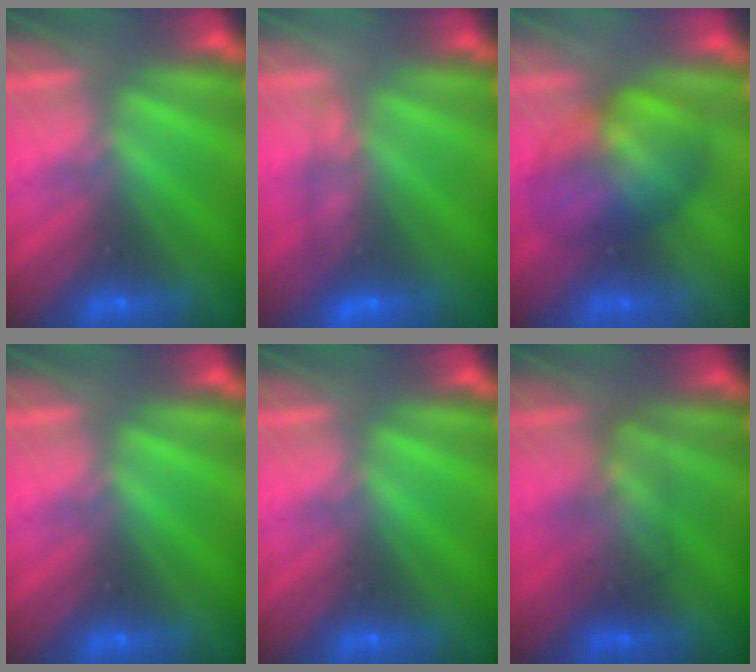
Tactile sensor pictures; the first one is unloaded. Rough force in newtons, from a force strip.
{"total": 4.6}
{"total": 5.8}
{"total": 0.0}
{"total": 0.0}
{"total": 2.3}